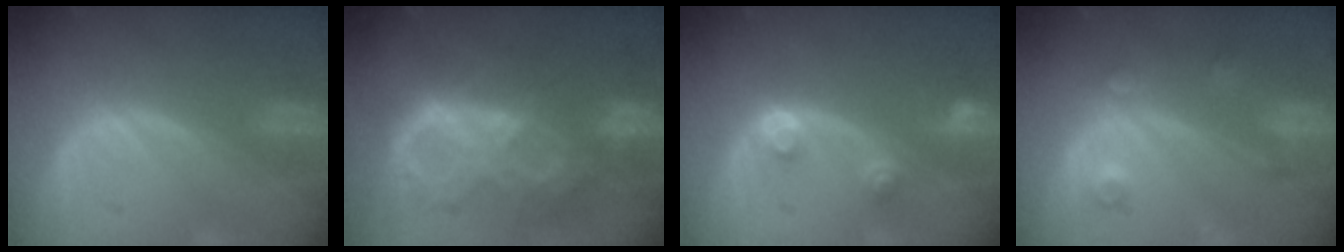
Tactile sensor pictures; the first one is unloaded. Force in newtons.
{"total": 10.6, "press": 9.0, "slide": 5.7}
{"total": 3.0, "press": 2.8, "slide": 1.0}
{"total": 3.6, "press": 3.3, "slide": 1.4}